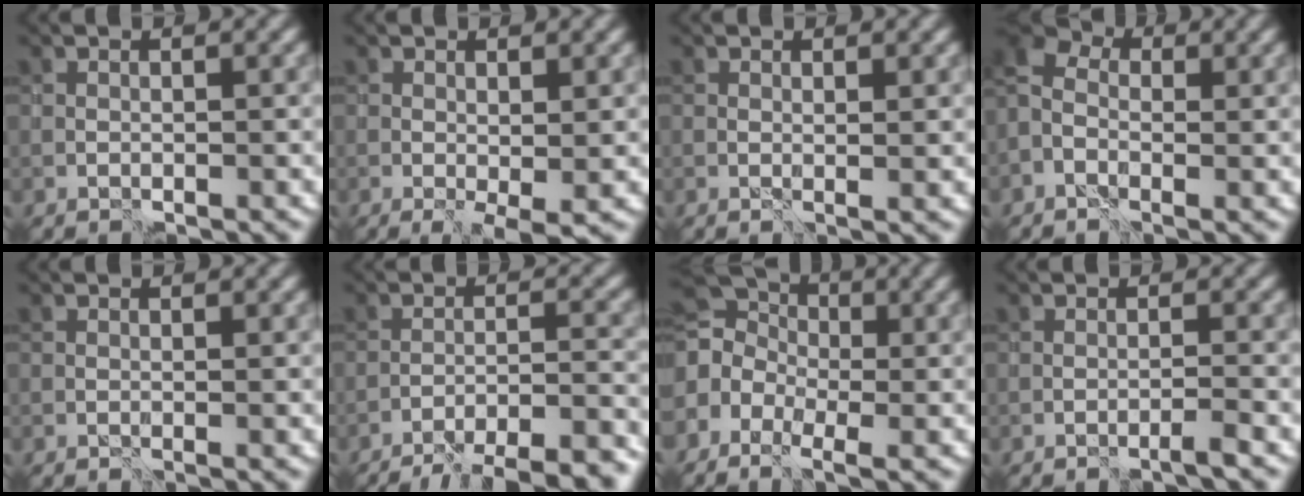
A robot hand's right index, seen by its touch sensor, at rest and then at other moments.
{"total": 2.0, "force": [-0.3, 0.5, 1.9], "torque": [-0.029, -0.008, -0.003]}
{"total": 0.8, "force": [0.4, -0.1, 0.6], "torque": [-0.007, -0.001, 0.008]}
{"total": 4.3, "force": [-0.7, 3.1, 2.9], "torque": [-0.057, 0.016, -0.018]}
{"total": 1.1, "force": [0.1, -0.9, -0.6], "torque": [0.013, 0.002, 0.001]}
{"total": 11.0, "force": [-10.0, 1.6, 4.2], "torque": [-0.041, 0.006, -0.129]}
{"total": 6.7, "force": [-0.7, 5.0, 4.4], "torque": [-0.094, 0.021, -0.019]}
{"total": 1.3, "force": [-0.8, -0.9, 0.5], "torque": [-0.004, 0.000, -0.019]}